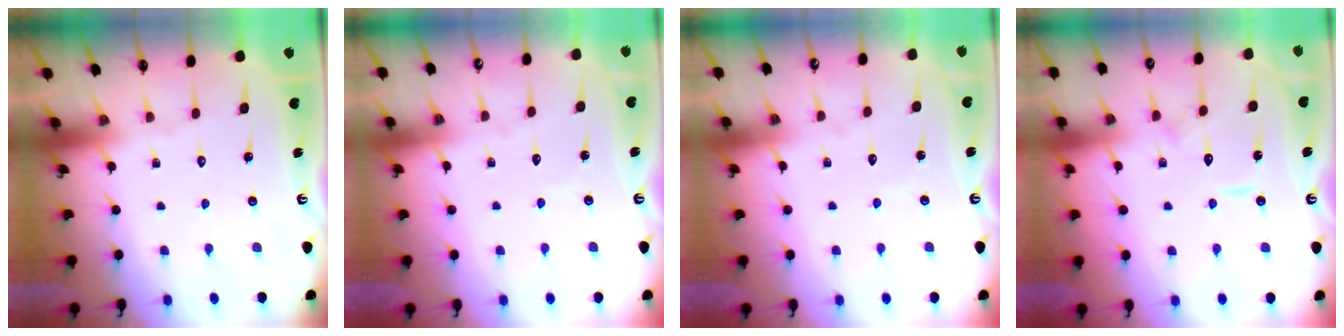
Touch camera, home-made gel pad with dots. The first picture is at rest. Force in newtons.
{"total": 2.9, "press": 2.9, "slide": 0.2}
{"total": 2.9, "press": 2.9, "slide": 0.2}
{"total": 7.7, "press": 7.7, "slide": 0.8}